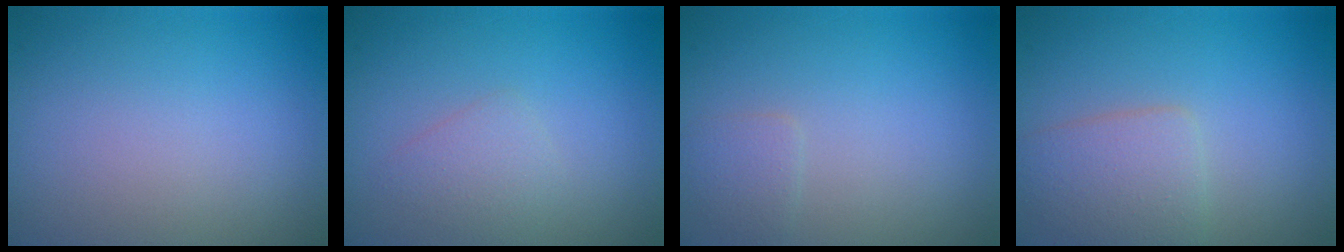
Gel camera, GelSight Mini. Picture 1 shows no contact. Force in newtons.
{"total": 1.7, "press": 1.7, "slide": 0.1}
{"total": 1.0, "press": 1.0, "slide": 0.0}
{"total": 2.9, "press": 2.9, "slide": 0.2}